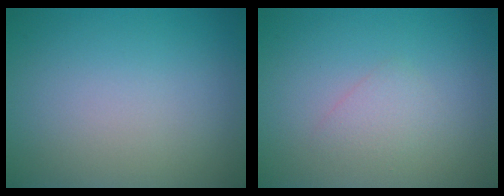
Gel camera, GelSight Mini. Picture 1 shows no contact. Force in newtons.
{"total": 1.4, "press": 1.4, "slide": 0.0}